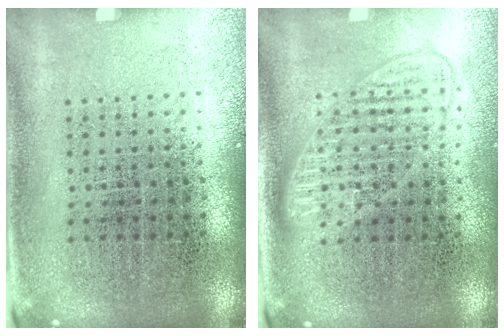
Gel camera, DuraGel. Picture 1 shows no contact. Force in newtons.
{"total": 1.4, "press": 1.3, "slide": 0.4}